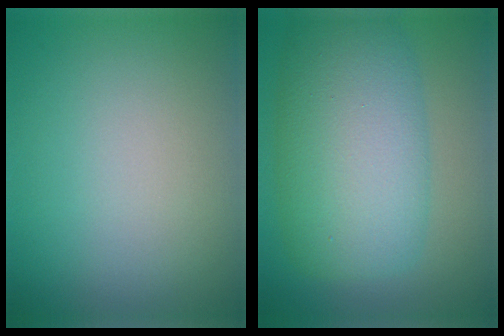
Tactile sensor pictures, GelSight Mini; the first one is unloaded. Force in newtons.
{"total": 10.1, "press": 10.1, "slide": 0.1}